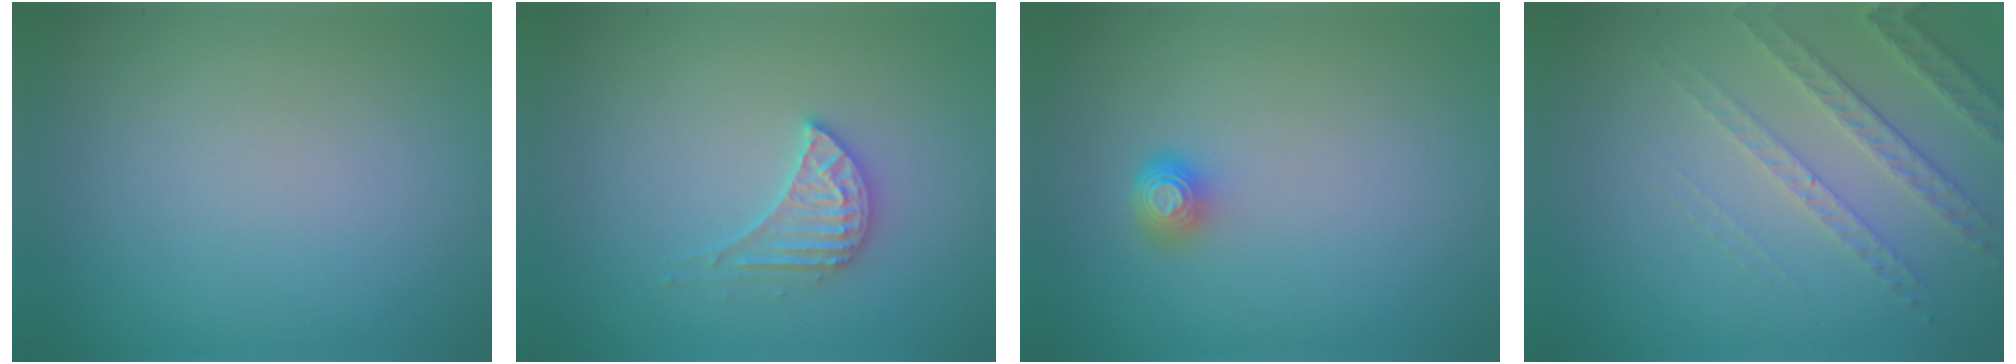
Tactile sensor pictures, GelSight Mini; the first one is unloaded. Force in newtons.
{"total": 2.6, "press": 2.6, "slide": 0.2}
{"total": 1.7, "press": 1.3, "slide": 1.2}
{"total": 3.3, "press": 3.1, "slide": 1.3}